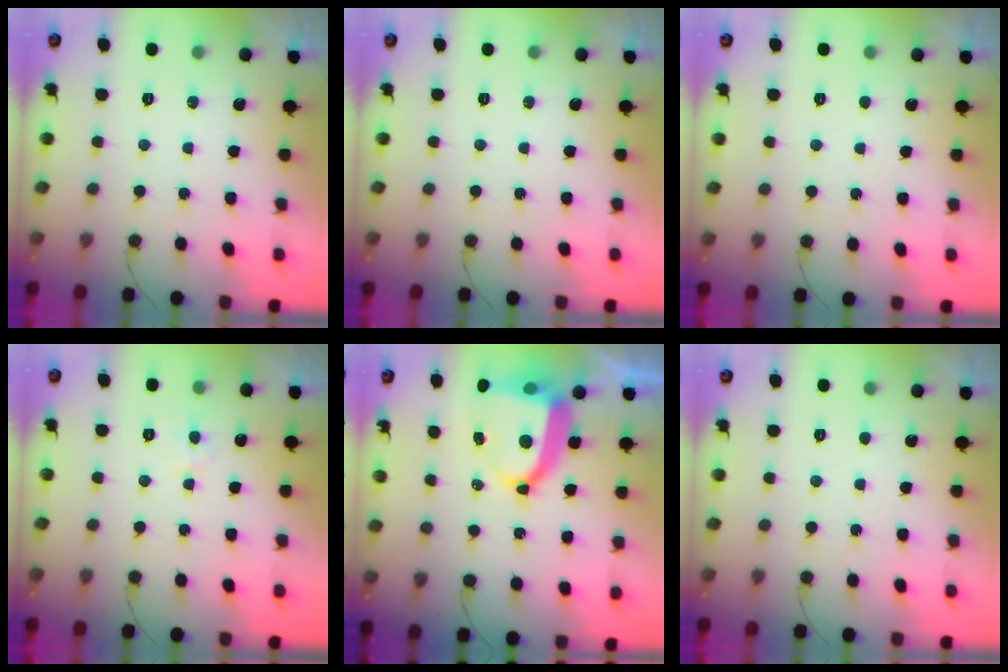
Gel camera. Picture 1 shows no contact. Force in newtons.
{"total": 0.0}
{"total": 1.6, "press": 1.6, "slide": 0.2}
{"total": 2.6, "press": 2.6, "slide": 0.2}
{"total": 10.5, "press": 10.4, "slide": 1.2}
{"total": 1.6, "press": 1.6, "slide": 0.2}